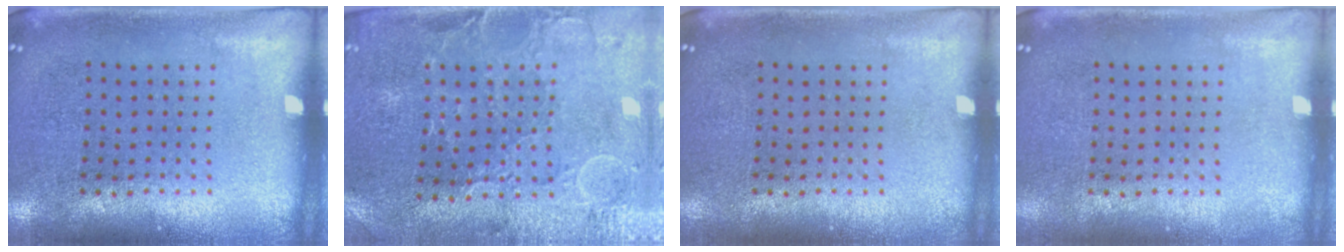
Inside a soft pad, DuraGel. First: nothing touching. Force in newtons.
{"total": 0.8, "press": 0.7, "slide": 0.4}
{"total": 0.0}
{"total": 0.0}